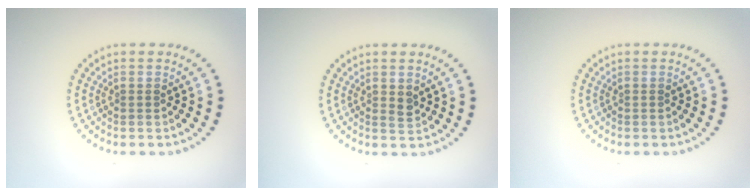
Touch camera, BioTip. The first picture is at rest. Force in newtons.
{"total": 1.1, "press": 1.0, "slide": 0.3}
{"total": 0.0}